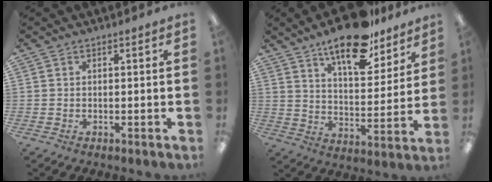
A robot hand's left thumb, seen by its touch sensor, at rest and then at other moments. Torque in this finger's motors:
{"motor_torque": [0.25, 0.20, 1.57, -1.20, 0.27]}